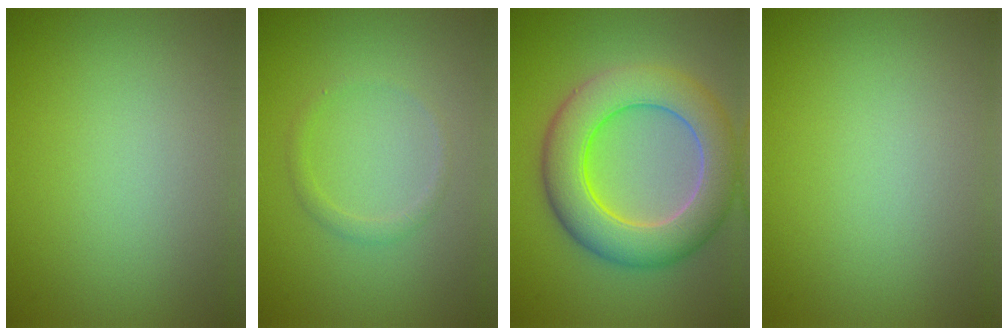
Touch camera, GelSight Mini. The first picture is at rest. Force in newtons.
{"total": 1.1, "press": 1.1, "slide": 0.0}
{"total": 8.6, "press": 8.6, "slide": 0.4}
{"total": 0.0}